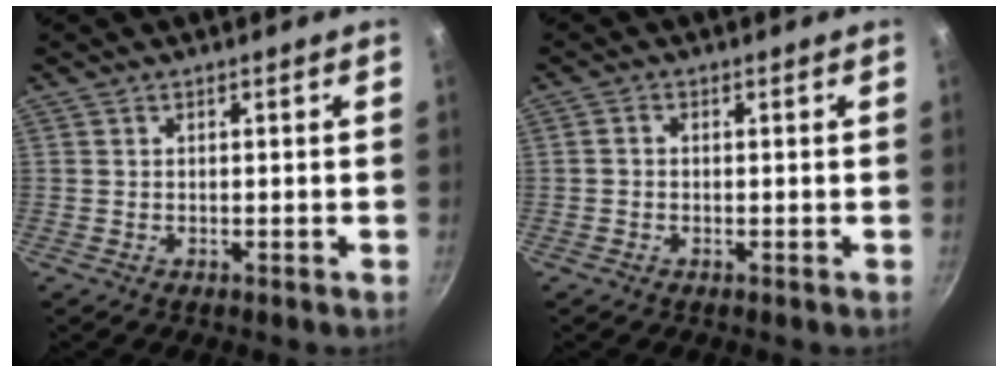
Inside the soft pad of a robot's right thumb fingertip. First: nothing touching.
{"total": 1.2, "force": [-0.3, 1.0, 0.6], "torque": [-0.011, 0.006, -0.006]}